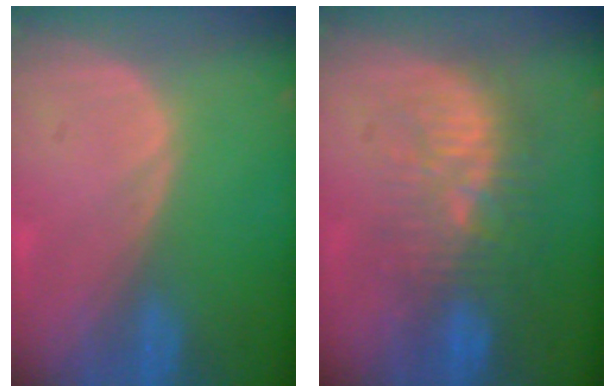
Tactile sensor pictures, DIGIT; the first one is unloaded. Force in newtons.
{"total": 9.4, "press": 8.9, "slide": 2.9}